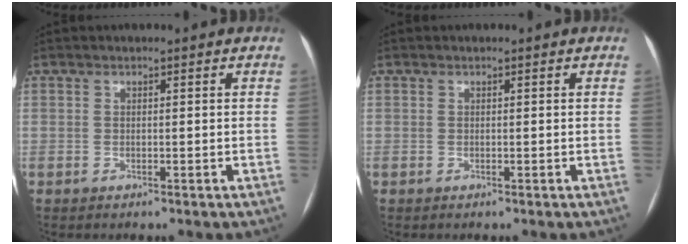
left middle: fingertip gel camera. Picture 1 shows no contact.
{"total": 0.0}